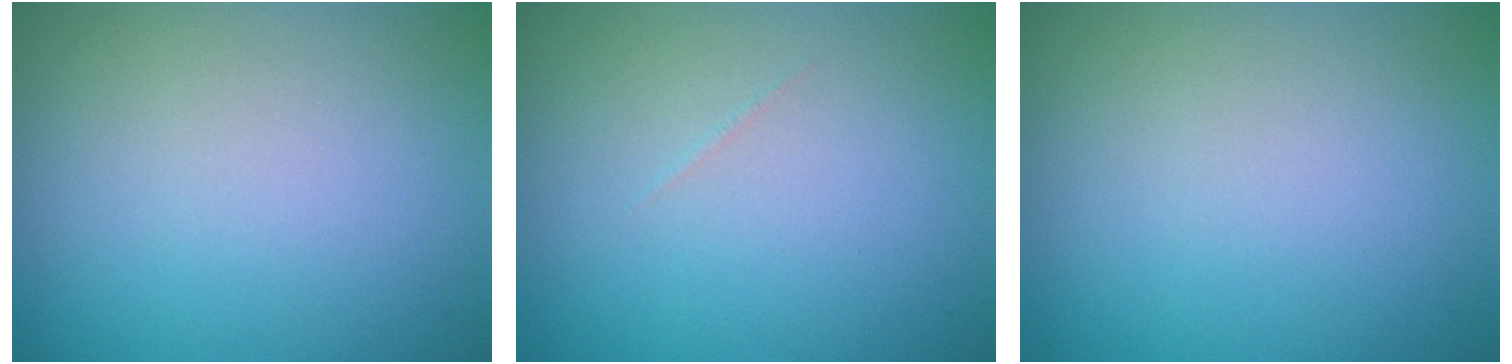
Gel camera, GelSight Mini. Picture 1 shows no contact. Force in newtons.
{"total": 0.0}
{"total": 0.0}